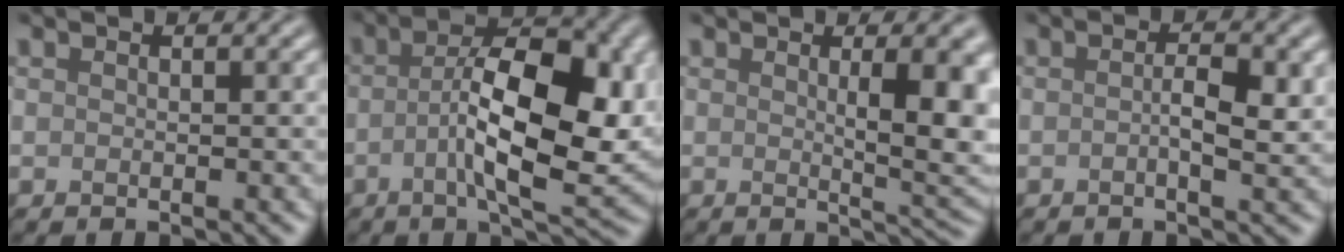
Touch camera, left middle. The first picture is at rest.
{"total": 10.3, "force": [-0.7, 3.7, 9.6], "torque": [-0.147, 0.004, -0.015]}
{"total": 6.5, "force": [1.0, 1.7, 6.2], "torque": [-0.072, -0.006, 0.020]}
{"total": 2.7, "force": [-0.1, 0.7, 2.6], "torque": [-0.045, -0.002, -0.004]}